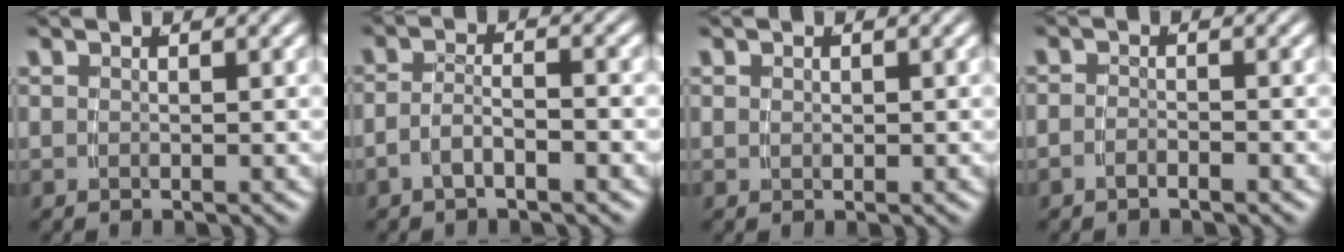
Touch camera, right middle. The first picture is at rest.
{"total": 2.5, "force": [-1.9, 0.6, 1.4], "torque": [-0.026, -0.007, -0.033]}
{"total": 0.0}
{"total": 1.3, "force": [-1.2, 0.2, 0.3], "torque": [-0.008, -0.004, -0.024]}